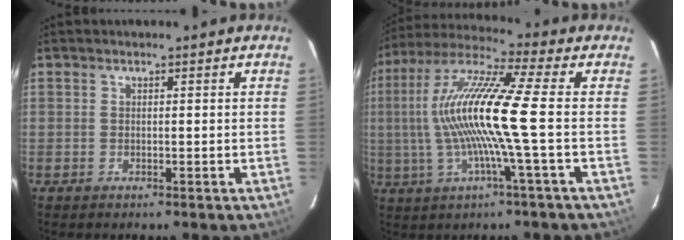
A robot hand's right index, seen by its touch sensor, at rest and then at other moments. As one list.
[{"total": 15.5, "force": [-0.9, -0.5, 15.4], "torque": [-0.302, 0.007, -0.021]}]